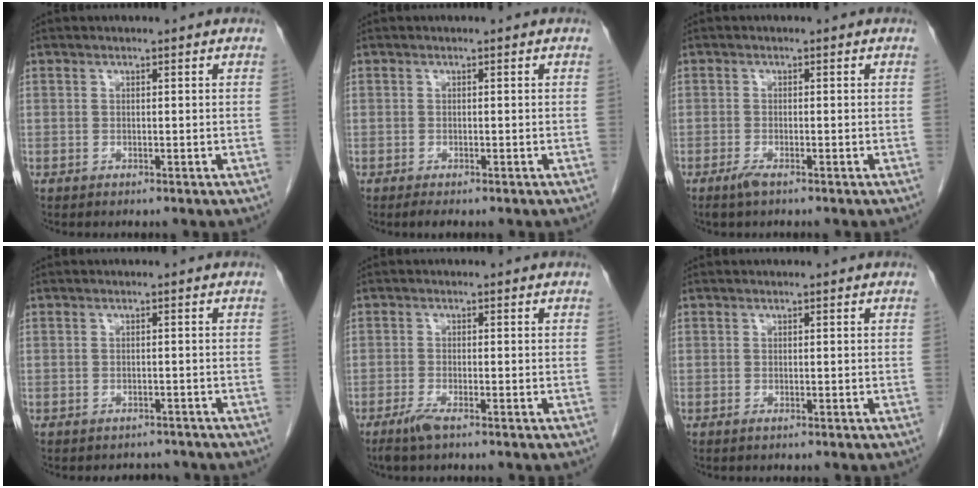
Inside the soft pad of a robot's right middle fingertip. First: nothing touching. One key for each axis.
{"total": 1.3, "fx": -1.0, "fy": 0.3, "fz": 0.8, "tx": -0.021, "ty": -0.006, "tz": -0.015}
{"total": 1.6, "fx": -1.3, "fy": 0.2, "fz": 1.0, "tx": -0.027, "ty": -0.003, "tz": -0.023}
{"total": 3.6, "fx": -3.3, "fy": 1.5, "fz": 0.1, "tx": -0.004, "ty": 0.002, "tz": -0.042}
{"total": 2.4, "fx": -1.9, "fy": 0.2, "fz": 1.6, "tx": -0.041, "ty": -0.004, "tz": -0.038}
{"total": 0.0}